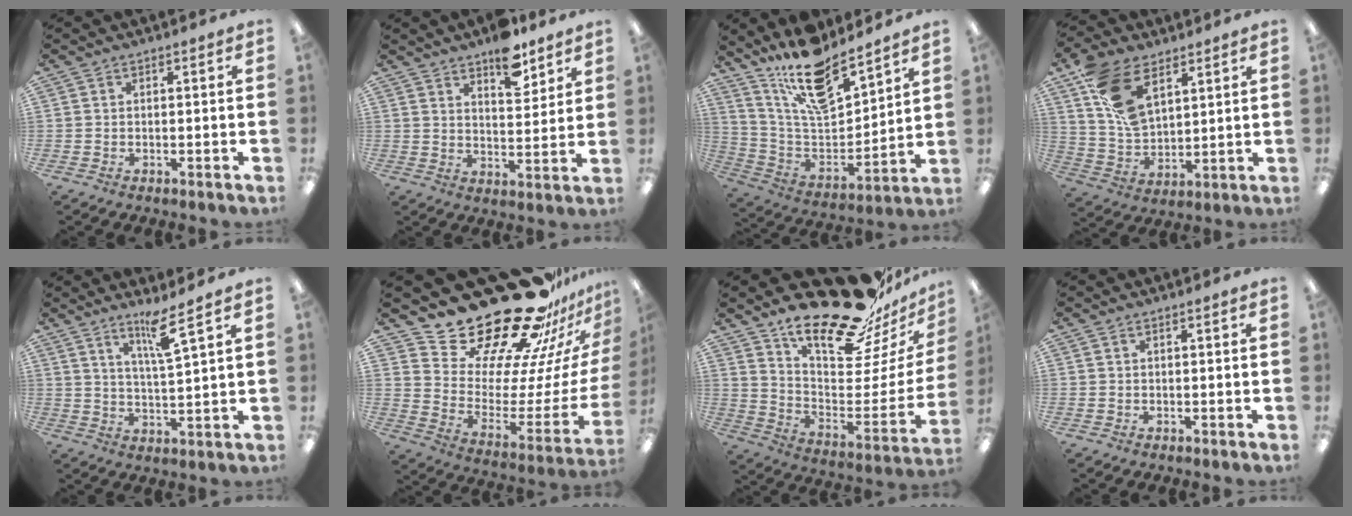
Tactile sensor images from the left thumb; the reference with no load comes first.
{"total": 8.8, "force": [6.9, 3.5, 4.2], "torque": [-0.045, -0.043, 0.117]}
{"total": 16.9, "force": [13.9, 5.4, 8.1], "torque": [-0.149, -0.098, 0.240]}
{"total": 14.7, "force": [7.6, 8.4, 9.4], "torque": [-0.182, -0.015, 0.146]}
{"total": 7.2, "force": [5.0, 0.4, 5.2], "torque": [-0.093, -0.024, 0.080]}
{"total": 28.4, "force": [24.1, 10.0, 11.2], "torque": [-0.159, -0.198, 0.429]}
{"total": 22.3, "force": [19.7, 5.7, 8.9], "torque": [-0.118, -0.161, 0.329]}
{"total": 0.0}